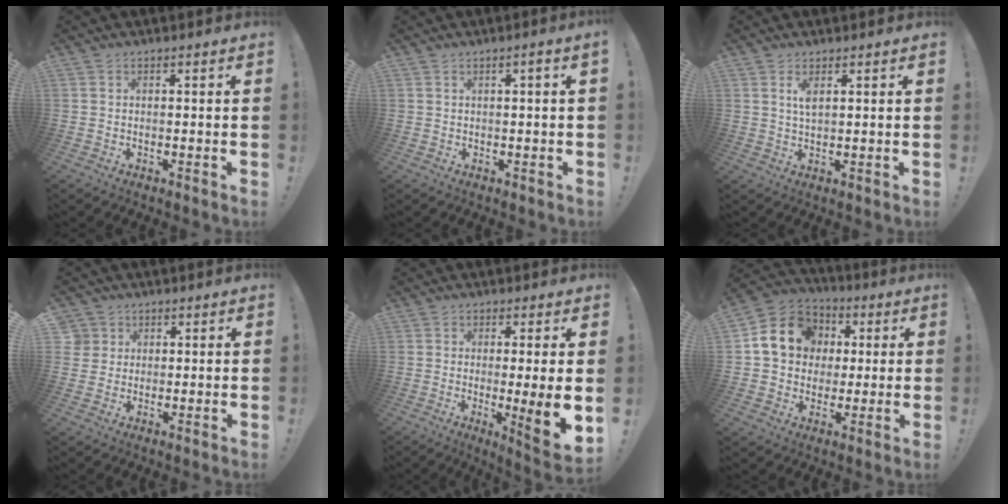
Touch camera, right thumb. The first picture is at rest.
{"total": 1.9, "force": [0.0, -0.3, 1.9], "torque": [-0.032, 0.001, -0.003]}
{"total": 3.1, "force": [1.3, 0.8, 2.6], "torque": [-0.041, -0.007, 0.019]}
{"total": 3.8, "force": [1.5, 3.4, 0.4], "torque": [-0.009, -0.005, 0.028]}
{"total": 9.4, "force": [-0.9, -0.2, 9.4], "torque": [-0.123, -0.017, -0.014]}
{"total": 14.7, "force": [3.2, 12.7, 6.7], "torque": [-0.089, 0.003, 0.071]}